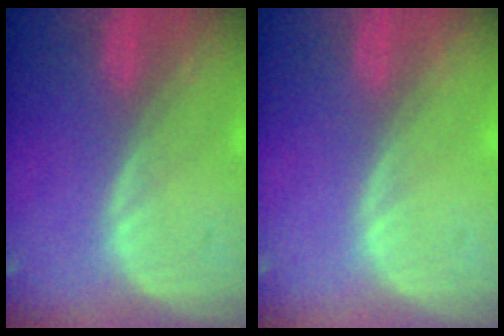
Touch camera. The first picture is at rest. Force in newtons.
{"total": 0.0}